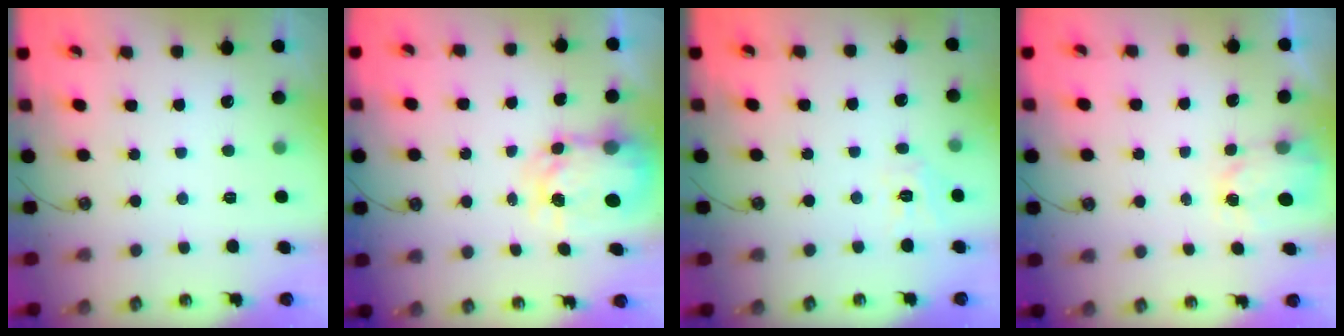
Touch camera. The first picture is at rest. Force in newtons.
{"total": 6.6, "press": 6.6, "slide": 0.6}
{"total": 6.5, "press": 6.4, "slide": 0.5}
{"total": 2.9, "press": 2.8, "slide": 0.4}